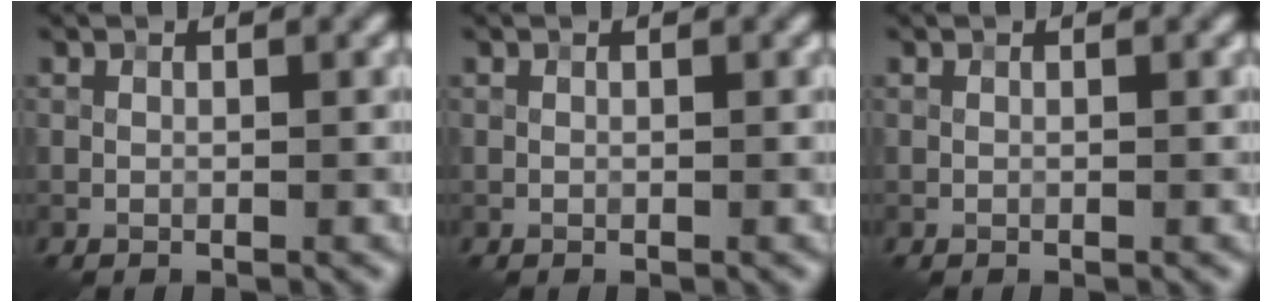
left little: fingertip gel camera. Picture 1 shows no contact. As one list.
[{"total": 0.0}, {"total": 0.0}]